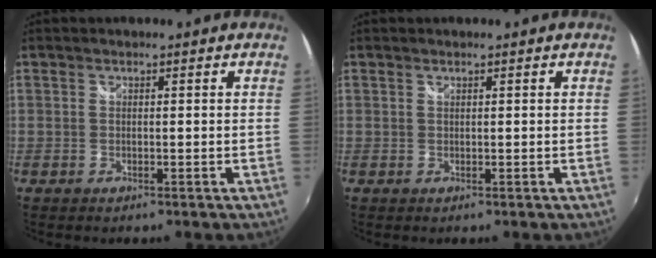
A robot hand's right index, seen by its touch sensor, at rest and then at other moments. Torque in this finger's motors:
{"motor_torque": [0.07, 0.03, 0.04, 0.01]}